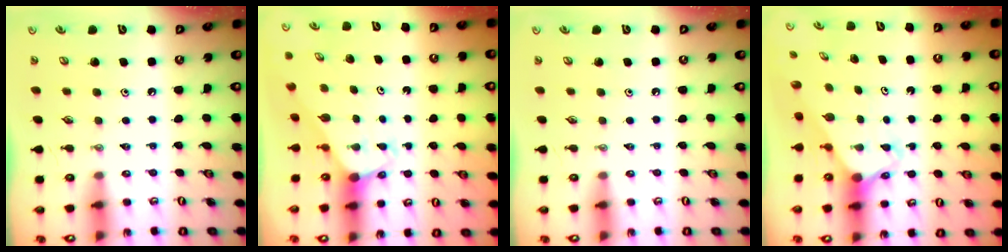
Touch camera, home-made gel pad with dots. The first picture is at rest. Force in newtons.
{"total": 3.0, "press": 3.0, "slide": 0.2}
{"total": 0.0}
{"total": 2.5, "press": 2.5, "slide": 0.1}